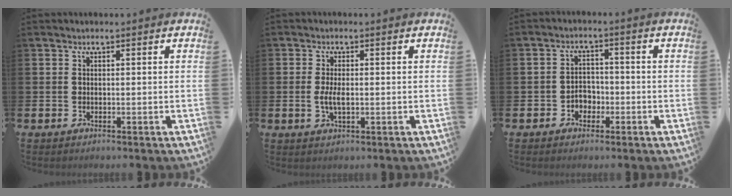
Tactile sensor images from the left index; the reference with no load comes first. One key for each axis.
{"total": 2.8, "fx": -0.1, "fy": 1.2, "fz": 2.5, "tx": -0.044, "ty": 0.002, "tz": -0.005}
{"total": 2.8, "fx": -1.5, "fy": 2.2, "fz": 1.1, "tx": -0.021, "ty": 0.006, "tz": -0.035}